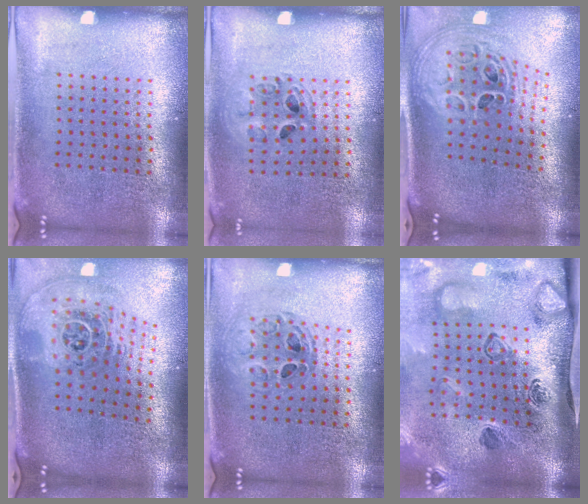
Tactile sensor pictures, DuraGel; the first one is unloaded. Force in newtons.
{"total": 1.0, "press": 1.0, "slide": 0.1}
{"total": 2.3, "press": 1.7, "slide": 1.6}
{"total": 2.5, "press": 1.7, "slide": 1.8}
{"total": 0.8, "press": 0.8, "slide": 0.0}
{"total": 4.5, "press": 3.1, "slide": 3.3}